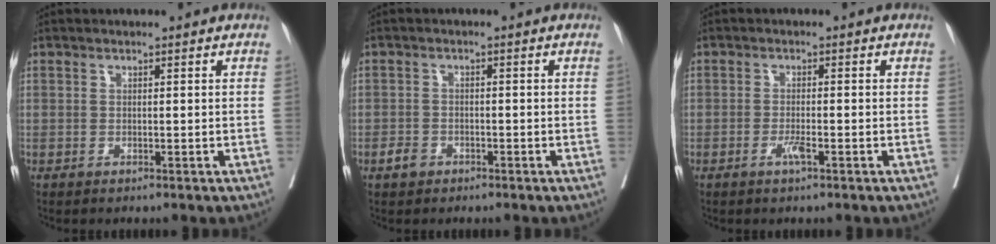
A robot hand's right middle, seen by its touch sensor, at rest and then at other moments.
{"total": 2.0, "force": [-1.3, 1.3, 0.7], "torque": [-0.015, 0.004, -0.019]}
{"total": 1.9, "force": [-1.0, 0.1, 1.6], "torque": [-0.030, -0.001, -0.018]}